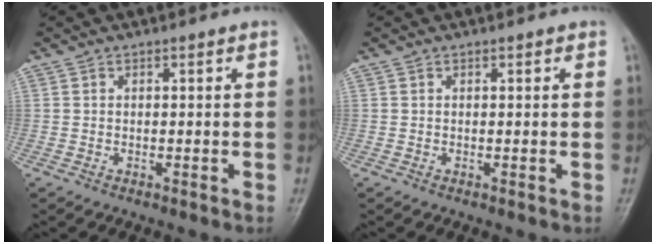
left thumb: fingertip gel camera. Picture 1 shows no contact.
{"total": 0.6, "force": [0.4, 0.4, 0.3], "torque": [-0.002, -0.002, 0.001]}